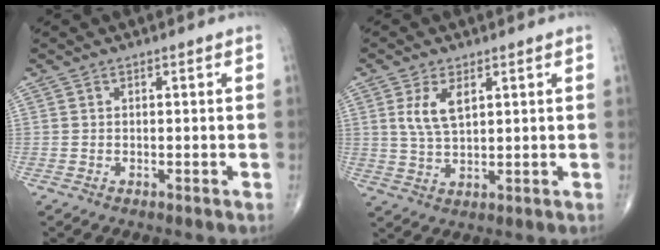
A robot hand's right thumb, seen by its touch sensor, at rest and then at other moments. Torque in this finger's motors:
{"motor_torque": [0.73, 0.72, 0.61, -0.10, 0.01]}